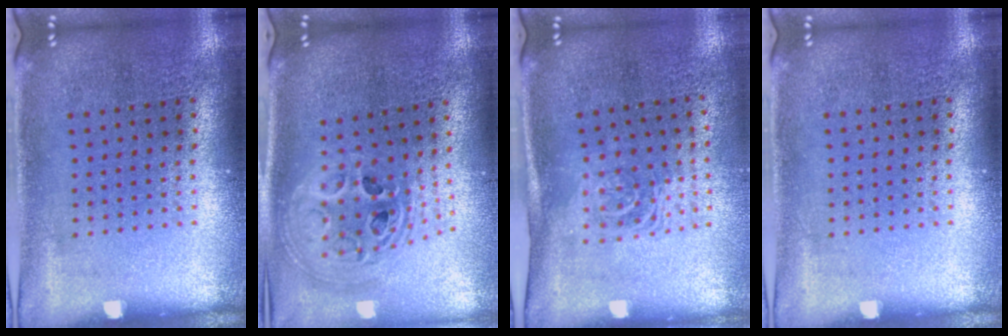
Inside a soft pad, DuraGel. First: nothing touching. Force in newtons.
{"total": 2.4, "press": 1.8, "slide": 1.6}
{"total": 1.6, "press": 1.2, "slide": 1.0}
{"total": 0.0}